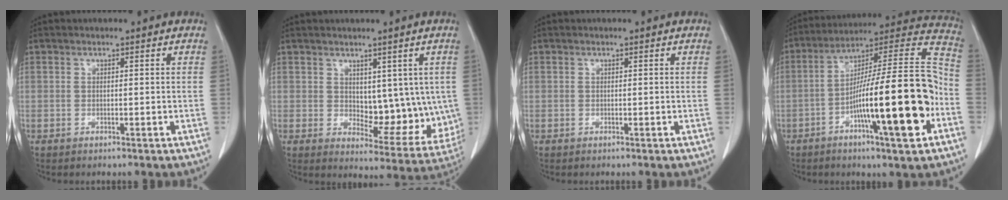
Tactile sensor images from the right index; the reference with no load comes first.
{"total": 10.1, "force": [1.7, 5.6, 8.2], "torque": [-0.091, -0.006, 0.040]}
{"total": 0.0}
{"total": 22.3, "force": [-7.0, 1.8, 21.0], "torque": [-0.302, 0.010, -0.110]}